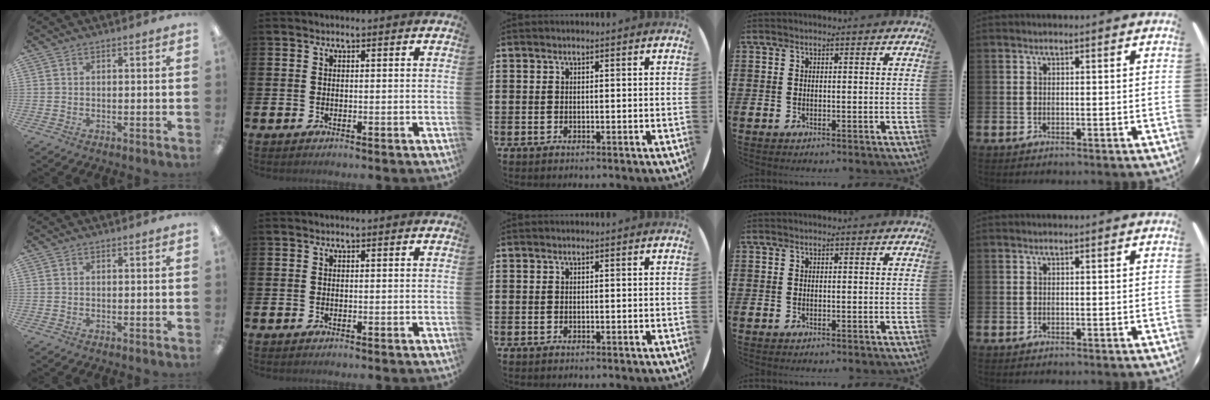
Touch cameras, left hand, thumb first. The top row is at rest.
{}